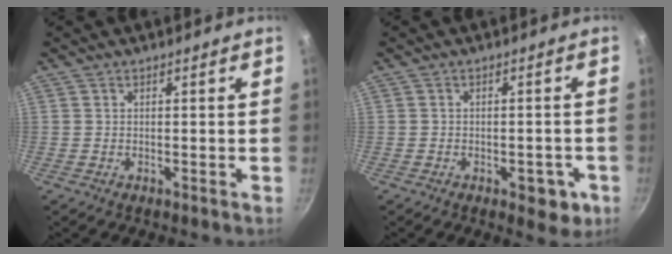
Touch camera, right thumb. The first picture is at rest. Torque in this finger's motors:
{"motor_torque": [-0.22, 0.01, -0.21, 0.10, 0.02]}